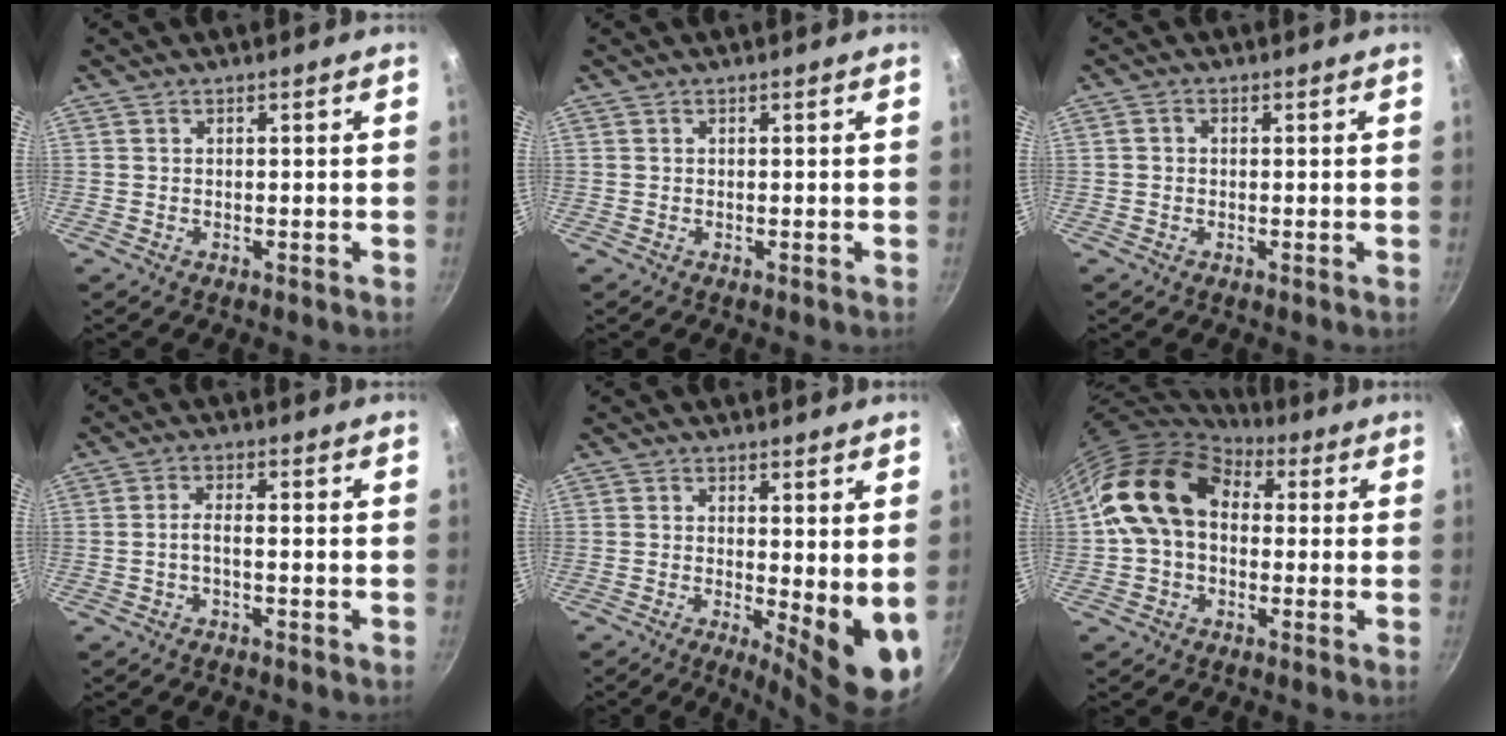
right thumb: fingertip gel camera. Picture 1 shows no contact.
{"total": 0.0}
{"total": 1.2, "force": [-0.1, 1.0, 0.6], "torque": [-0.011, 0.006, -0.002]}
{"total": 2.5, "force": [-1.0, 0.7, 2.2], "torque": [-0.053, 0.014, -0.024]}
{"total": 10.2, "force": [-0.9, 2.7, 9.8], "torque": [-0.117, -0.016, -0.006]}
{"total": 14.1, "force": [2.2, 10.3, 9.3], "torque": [-0.131, 0.025, 0.023]}